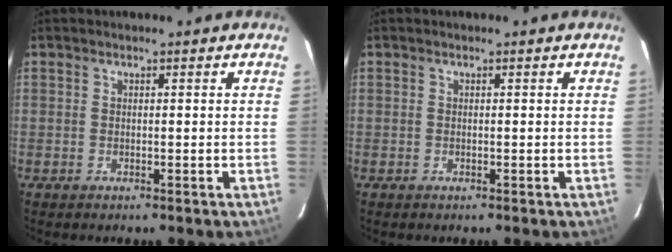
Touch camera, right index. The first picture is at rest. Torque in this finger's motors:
{"motor_torque": [0.02, 0.02, 0.03, 0.01]}